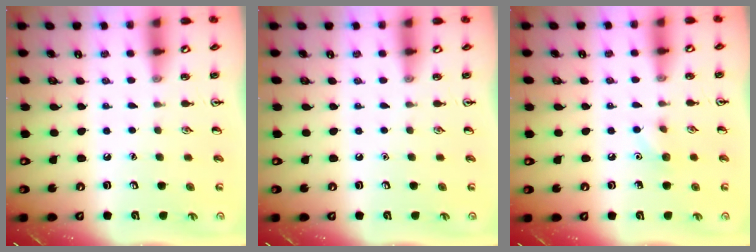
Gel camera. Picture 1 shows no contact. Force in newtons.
{"total": 0.0}
{"total": 5.4, "press": 5.2, "slide": 1.6}